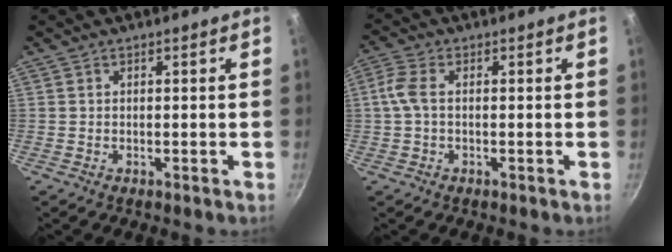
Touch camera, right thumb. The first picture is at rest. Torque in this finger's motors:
{"motor_torque": [-0.25, 0.47, -0.22, 0.22, 0.16]}